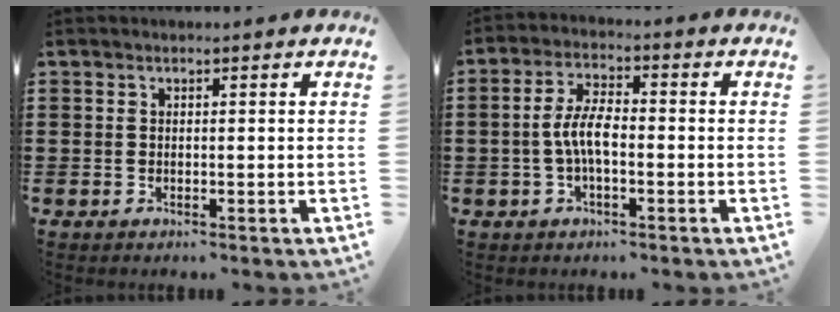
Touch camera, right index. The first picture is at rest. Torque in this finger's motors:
{"motor_torque": [1.18, -0.03, 0.72, 0.17]}